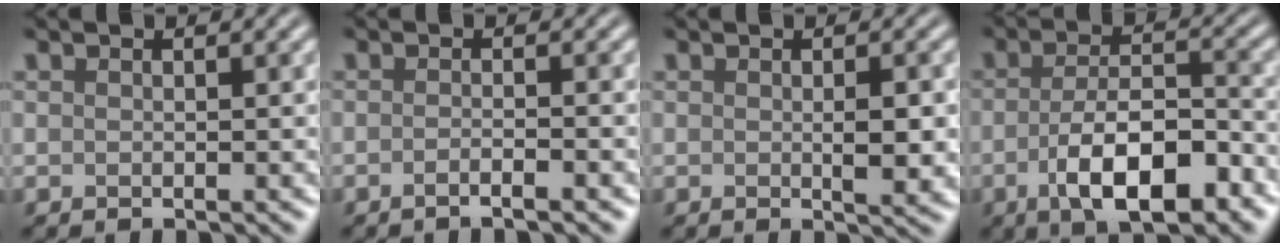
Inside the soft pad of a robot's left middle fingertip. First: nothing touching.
{"total": 1.9, "force": [-1.0, 0.4, 1.5], "torque": [-0.019, -0.003, -0.024]}
{"total": 2.5, "force": [-0.1, 0.6, 2.5], "torque": [-0.038, -0.006, 0.000]}
{"total": 8.2, "force": [-3.2, 3.1, 6.9], "torque": [-0.123, 0.003, -0.054]}